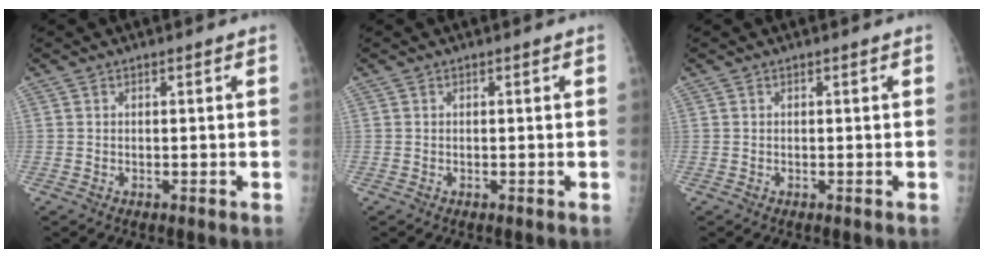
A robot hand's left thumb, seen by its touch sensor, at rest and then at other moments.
{"total": 0.0}
{"total": 0.0}